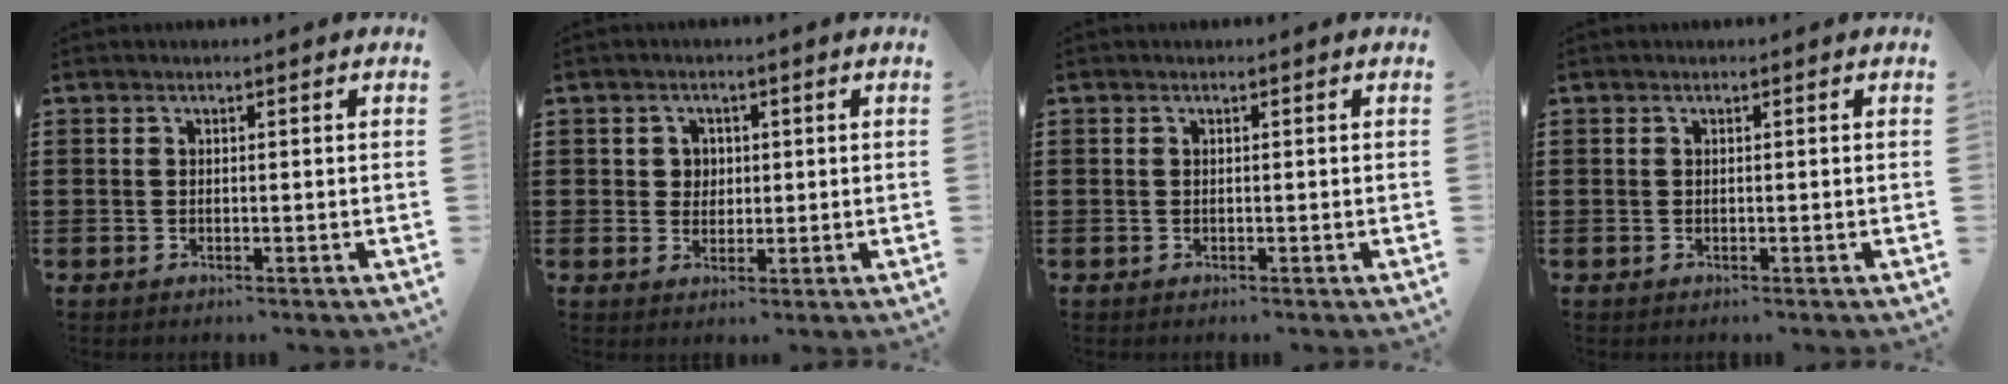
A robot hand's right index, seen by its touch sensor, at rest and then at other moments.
{"total": 2.6, "force": [0.5, 2.4, 0.8], "torque": [-0.026, 0.010, 0.006]}
{"total": 0.0}
{"total": 0.0}